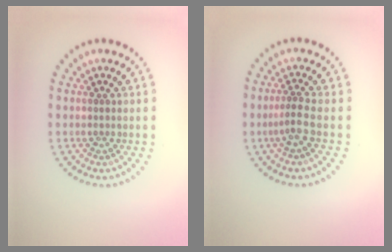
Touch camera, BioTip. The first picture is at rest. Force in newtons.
{"total": 1.9, "press": 1.2, "slide": 1.4}